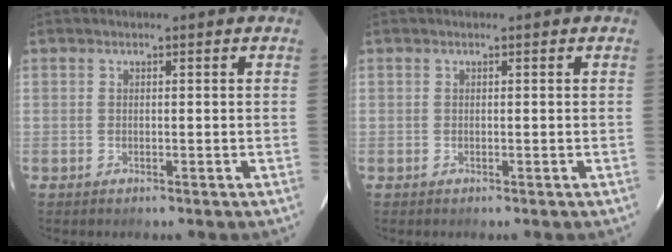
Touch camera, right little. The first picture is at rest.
{"total": 0.0}